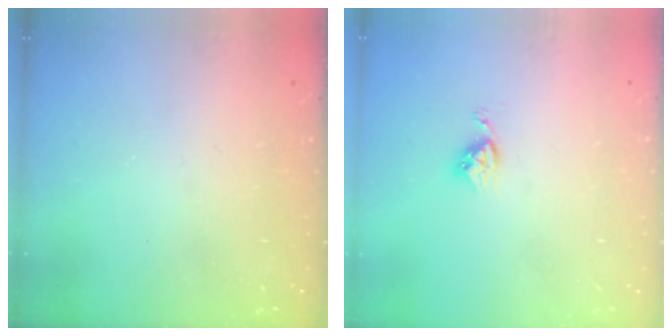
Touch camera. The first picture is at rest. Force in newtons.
{"total": 3.9, "press": 3.9, "slide": 0.4}